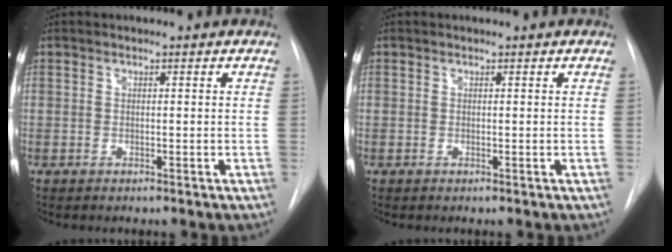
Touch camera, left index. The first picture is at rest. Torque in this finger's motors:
{"motor_torque": [-0.06, 0.06, 0.01, 0.00]}